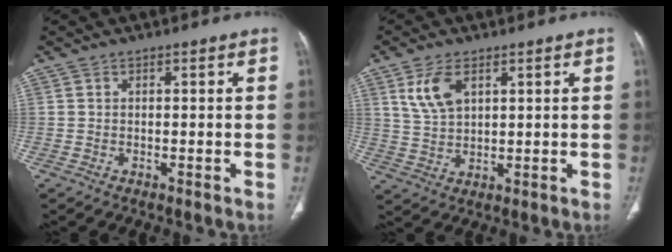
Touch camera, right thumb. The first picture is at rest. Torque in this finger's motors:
{"motor_torque": [-0.72, 0.44, 0.32, -0.26, 0.18]}